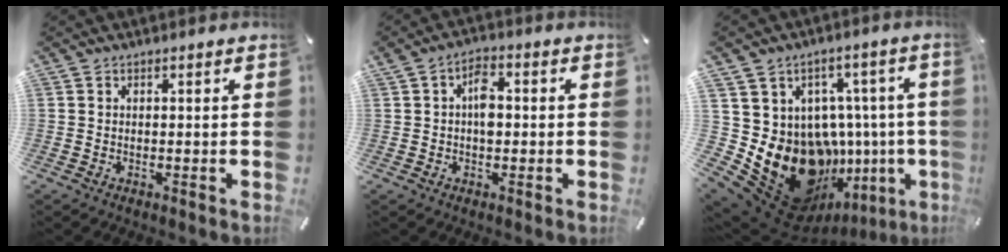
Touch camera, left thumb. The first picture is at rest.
{"total": 5.1, "force": [0.1, 3.1, 4.1], "torque": [-0.054, 0.003, -0.003]}
{"total": 22.1, "force": [-7.4, 16.5, 12.8], "torque": [-0.196, -0.015, -0.066]}